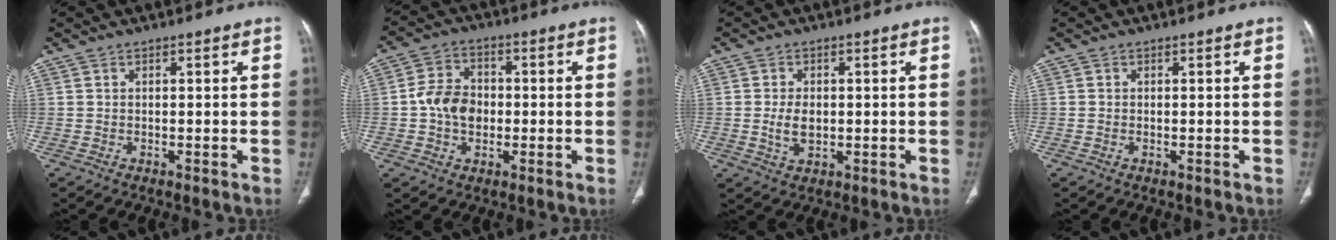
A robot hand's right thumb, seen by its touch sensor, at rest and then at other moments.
{"total": 8.4, "force": [-0.7, 6.4, 5.4], "torque": [-0.077, 0.016, -0.021]}
{"total": 4.5, "force": [-0.1, 2.9, 3.4], "torque": [-0.061, -0.003, 0.001]}
{"total": 0.0}